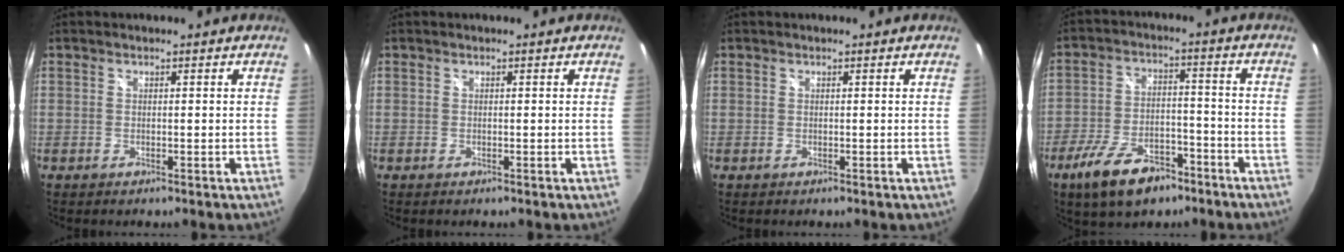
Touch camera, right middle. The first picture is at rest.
{"total": 0.0}
{"total": 0.0}
{"total": 13.0, "force": [-8.6, 5.9, 7.8], "torque": [-0.168, -0.005, -0.141]}